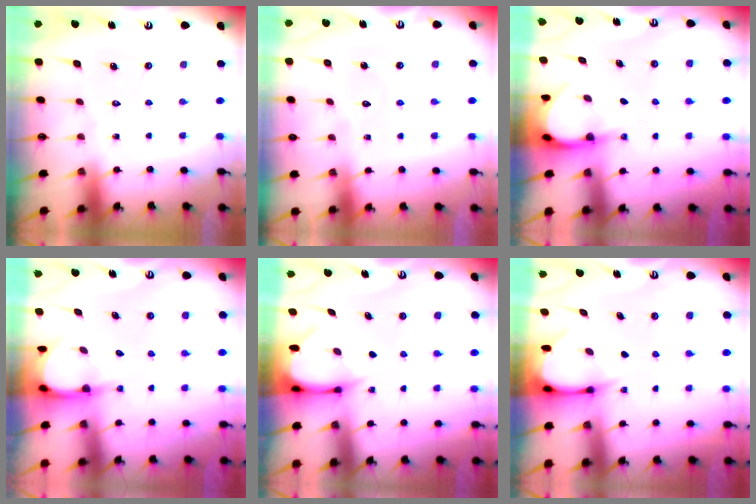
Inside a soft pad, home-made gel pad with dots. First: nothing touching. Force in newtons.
{"total": 3.6, "press": 3.6, "slide": 0.3}
{"total": 3.8, "press": 3.8, "slide": 0.4}
{"total": 3.7, "press": 3.7, "slide": 0.2}
{"total": 3.3, "press": 3.3, "slide": 0.3}
{"total": 3.7, "press": 3.7, "slide": 0.3}